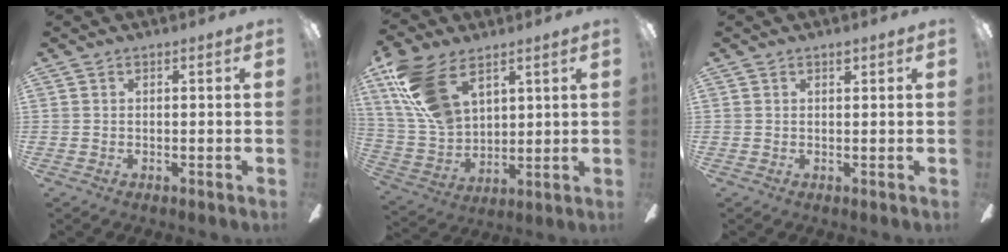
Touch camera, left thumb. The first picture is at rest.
{"total": 16.8, "force": [9.4, 9.7, 10.0], "torque": [-0.229, -0.026, 0.179]}
{"total": 1.0, "force": [0.8, 0.3, 0.4], "torque": [-0.002, -0.002, 0.013]}